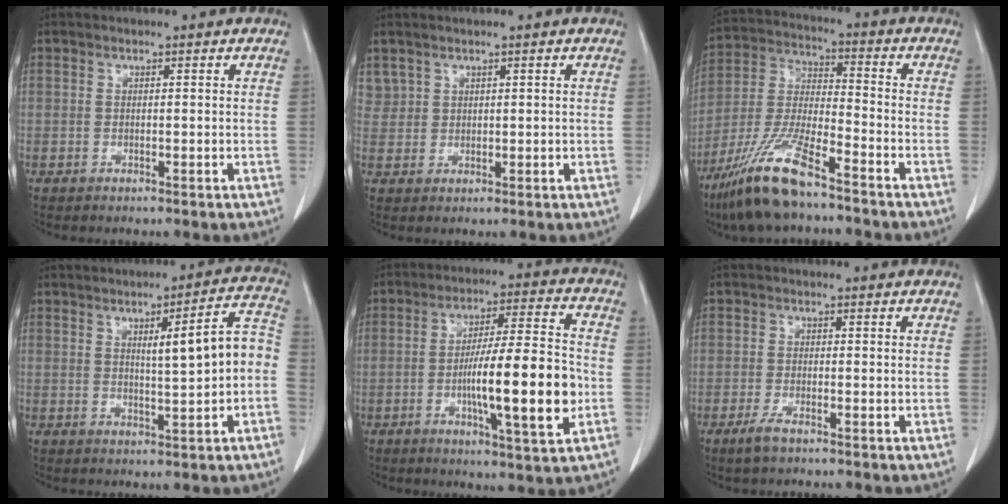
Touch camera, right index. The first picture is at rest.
{"total": 2.5, "force": [1.7, 1.8, 0.2], "torque": [0.006, 0.005, 0.033]}
{"total": 13.3, "force": [-9.5, 1.8, 9.2], "torque": [-0.200, -0.026, -0.177]}
{"total": 8.4, "force": [-0.2, 0.8, 8.4], "torque": [-0.111, 0.025, -0.002]}
{"total": 15.2, "force": [-3.2, 1.3, 14.8], "torque": [-0.241, -0.001, -0.050]}
{"total": 2.4, "force": [-1.6, 0.5, 1.7], "torque": [-0.041, -0.004, -0.029]}